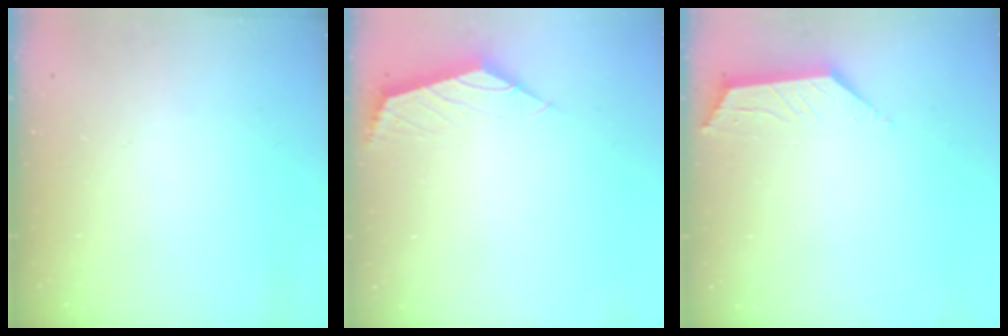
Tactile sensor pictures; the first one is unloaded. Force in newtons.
{"total": 1.6, "press": 1.5, "slide": 0.5}
{"total": 2.9, "press": 2.8, "slide": 0.5}